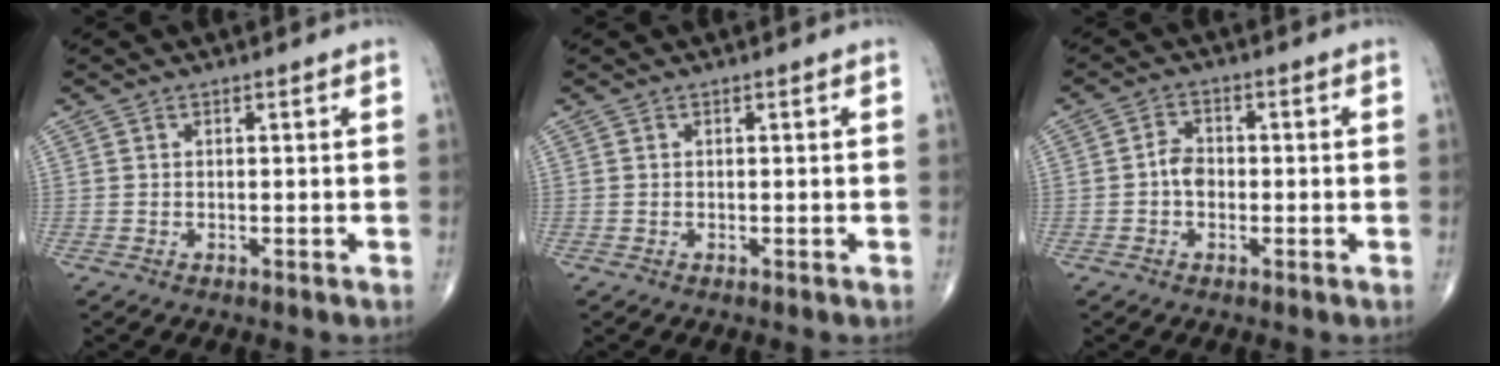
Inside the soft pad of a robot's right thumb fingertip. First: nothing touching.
{"total": 0.0}
{"total": 3.5, "force": [-0.6, 2.6, 2.3], "torque": [-0.031, 0.012, -0.018]}